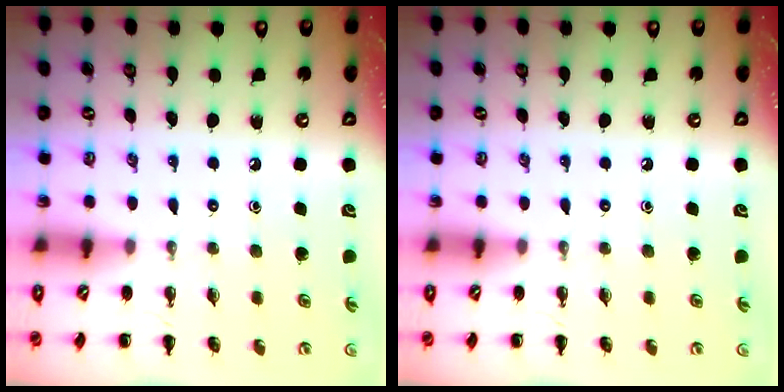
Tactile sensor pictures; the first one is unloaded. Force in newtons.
{"total": 0.0}